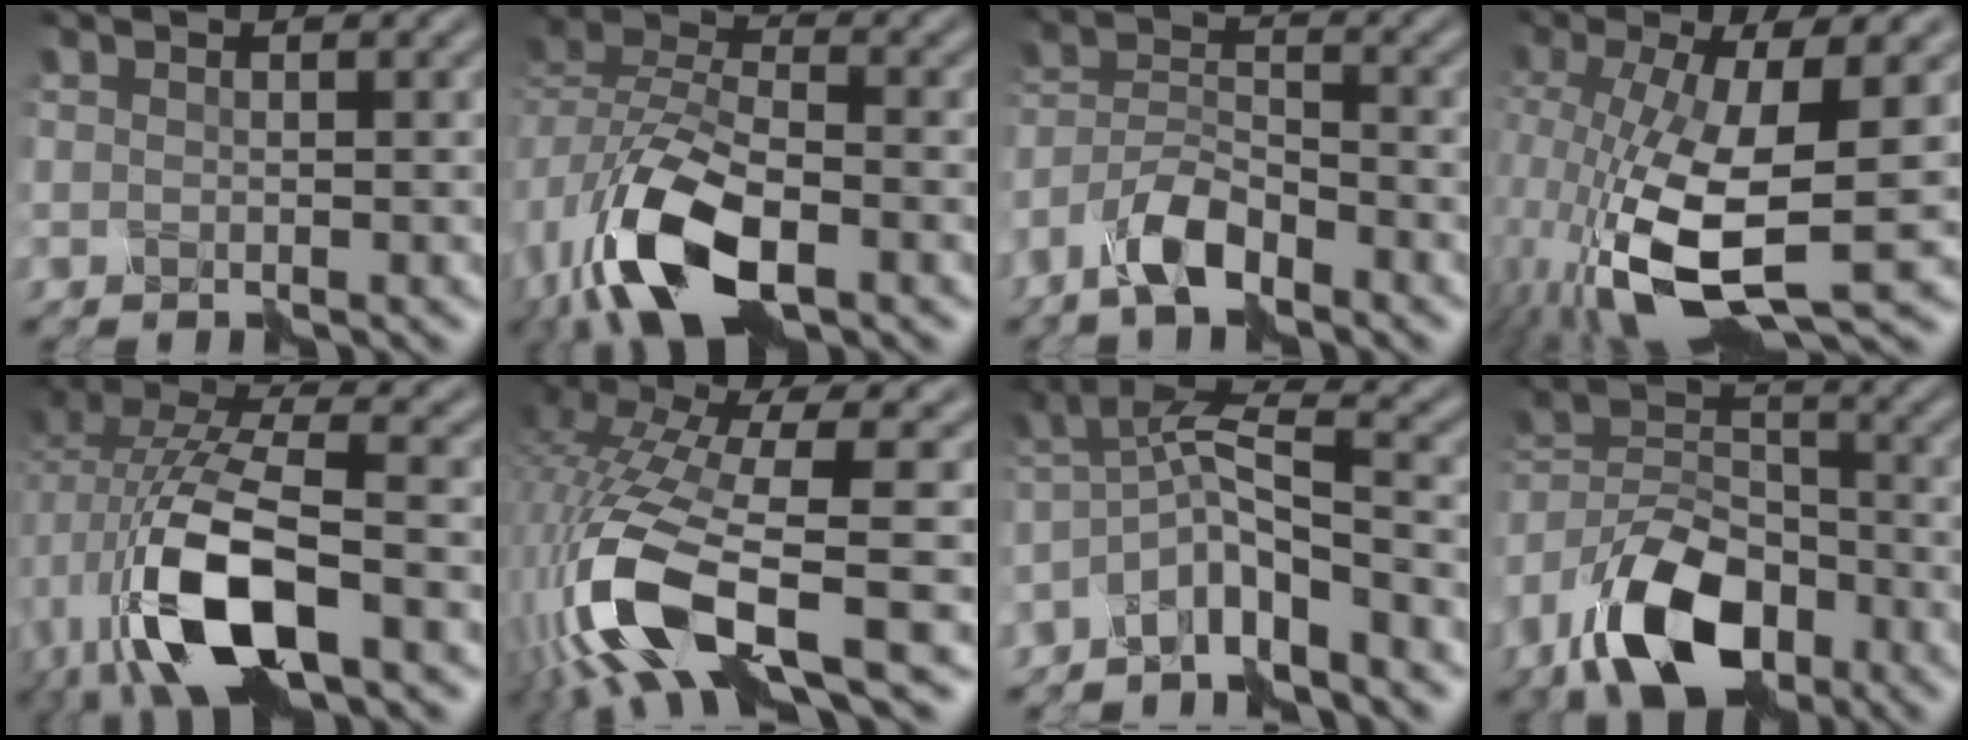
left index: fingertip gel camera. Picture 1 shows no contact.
{"total": 10.9, "force": [-5.5, 5.4, 7.8], "torque": [-0.171, -0.002, -0.107]}
{"total": 4.9, "force": [-4.1, 1.2, 2.3], "torque": [-0.047, 0.006, -0.087]}
{"total": 12.7, "force": [-3.8, 4.6, 11.2], "torque": [-0.238, -0.029, -0.059]}
{"total": 10.4, "force": [-3.5, 4.7, 8.6], "torque": [-0.193, -0.001, -0.068]}
{"total": 12.6, "force": [-5.6, 3.6, 10.7], "torque": [-0.244, -0.007, -0.097]}
{"total": 5.5, "force": [-4.0, 0.9, 3.6], "torque": [-0.065, 0.015, -0.081]}
{"total": 10.1, "force": [-6.8, 5.0, 5.6], "torque": [-0.110, 0.006, -0.137]}